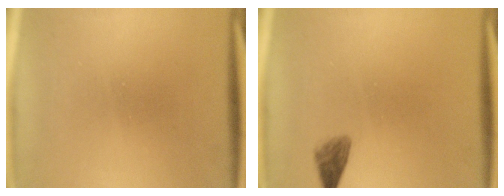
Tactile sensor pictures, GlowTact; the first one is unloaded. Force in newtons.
{"total": 1.9}